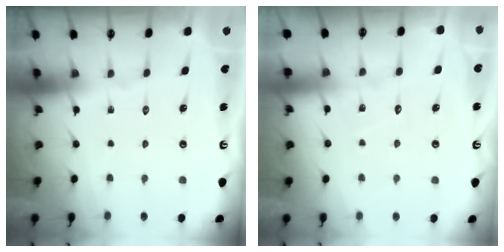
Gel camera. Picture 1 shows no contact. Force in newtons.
{"total": 3.7, "press": 3.7, "slide": 0.4}